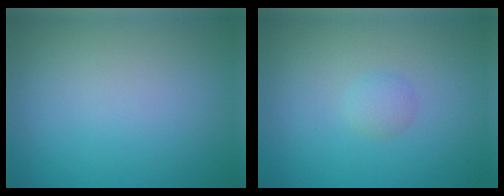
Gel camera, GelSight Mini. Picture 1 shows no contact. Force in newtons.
{"total": 1.0, "press": 1.0, "slide": 0.0}